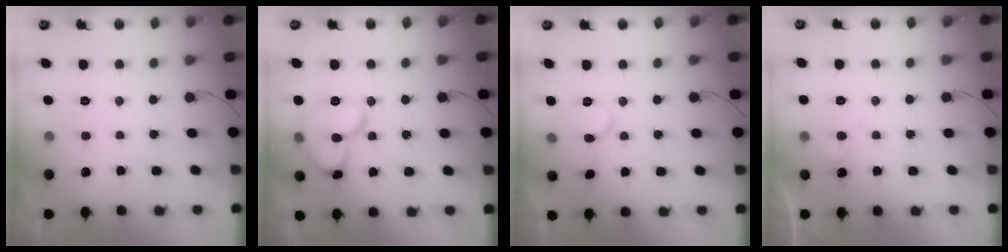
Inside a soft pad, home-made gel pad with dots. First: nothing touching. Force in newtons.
{"total": 12.3, "press": 12.1, "slide": 1.9}
{"total": 7.7, "press": 7.7, "slide": 0.2}
{"total": 4.7, "press": 4.7, "slide": 0.6}